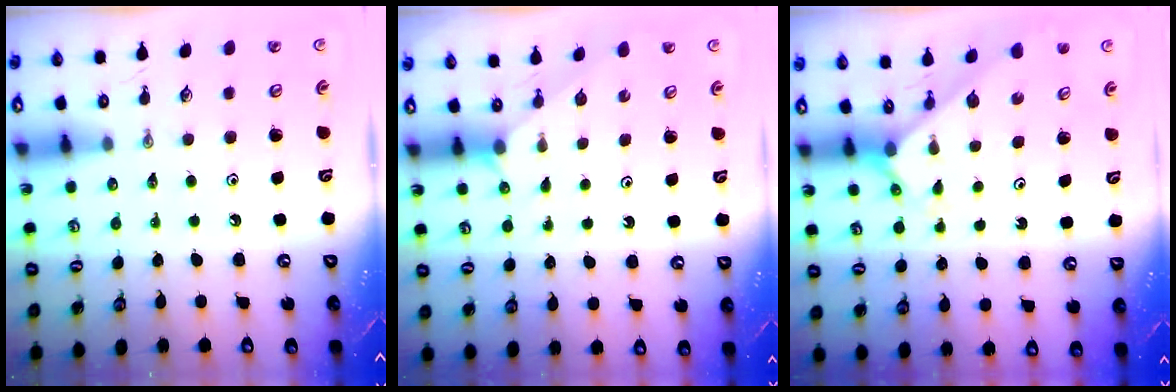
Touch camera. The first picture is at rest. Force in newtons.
{"total": 3.0, "press": 2.9, "slide": 0.3}
{"total": 2.1, "press": 2.1, "slide": 0.2}